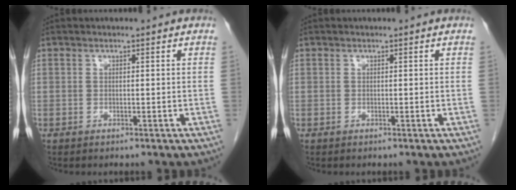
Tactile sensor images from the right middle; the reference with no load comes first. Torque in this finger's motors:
{"motor_torque": [0.00, 0.00, 0.00, 0.00]}